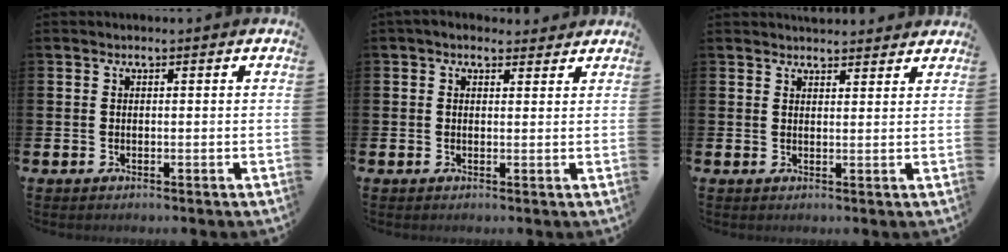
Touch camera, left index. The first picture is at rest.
{"total": 1.9, "force": [1.6, 0.8, 0.4], "torque": [0.002, -0.002, 0.025]}
{"total": 2.5, "force": [2.5, 0.4, -0.1], "torque": [0.011, -0.015, 0.043]}